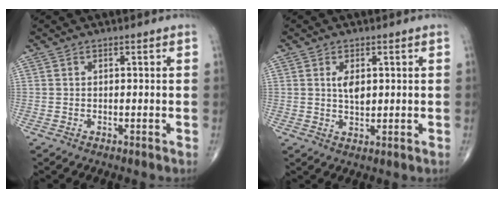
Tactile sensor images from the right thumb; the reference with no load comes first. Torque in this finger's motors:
{"motor_torque": [0.39, 0.28, 0.02, -0.50, -0.01]}